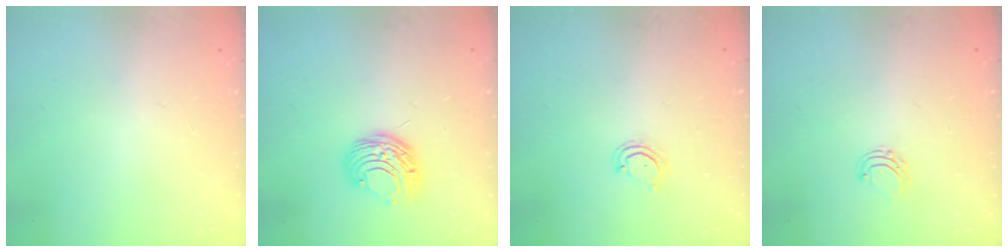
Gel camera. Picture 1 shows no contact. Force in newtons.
{"total": 9.5, "press": 9.4, "slide": 0.9}
{"total": 3.9, "press": 3.9, "slide": 0.4}
{"total": 5.2, "press": 5.2, "slide": 0.4}